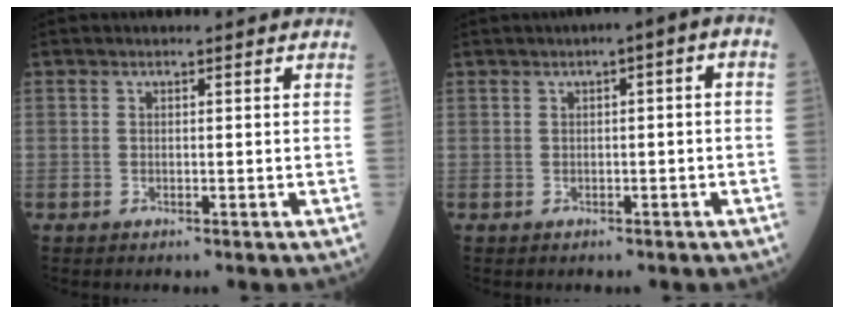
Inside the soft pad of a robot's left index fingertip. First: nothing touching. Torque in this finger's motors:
{"motor_torque": [0.28, -0.84, -0.10, 0.03]}